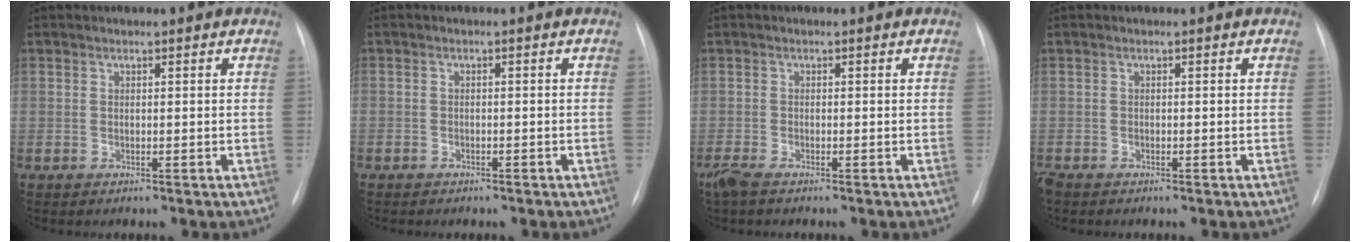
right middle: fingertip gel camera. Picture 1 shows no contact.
{"total": 1.4, "force": [-1.1, 0.8, 0.4], "torque": [-0.010, 0.002, -0.014]}
{"total": 2.6, "force": [-2.0, 0.6, 1.6], "torque": [-0.040, -0.009, -0.039]}
{"total": 1.5, "force": [-1.2, 0.6, 0.7], "torque": [-0.017, -0.004, -0.019]}